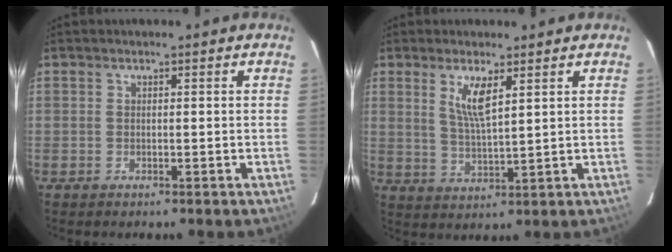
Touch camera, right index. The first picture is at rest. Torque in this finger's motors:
{"motor_torque": [0.81, 0.53, 0.42, 0.09]}